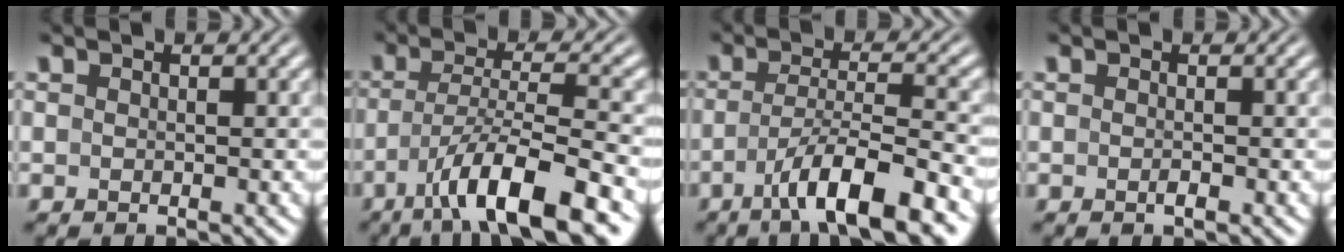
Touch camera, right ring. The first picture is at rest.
{"total": 7.5, "force": [-3.8, 1.6, 6.3], "torque": [-0.098, -0.017, -0.050]}
{"total": 6.8, "force": [-3.6, 1.3, 5.6], "torque": [-0.084, -0.014, -0.050]}
{"total": 0.6, "force": [-0.4, 0.1, 0.4], "torque": [-0.007, 0.004, -0.009]}